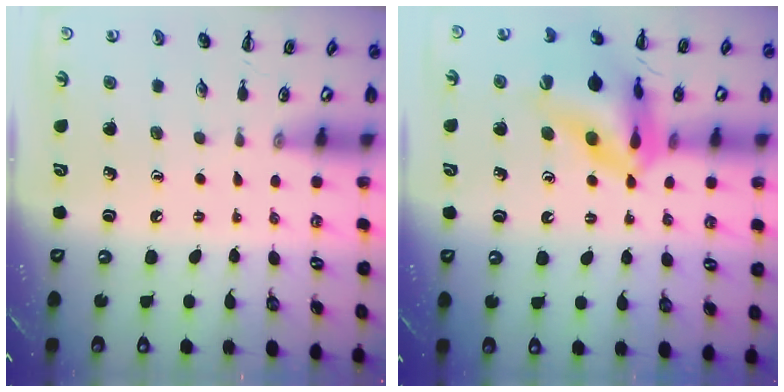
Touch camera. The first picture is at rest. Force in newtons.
{"total": 16.9, "press": 16.6, "slide": 3.3}